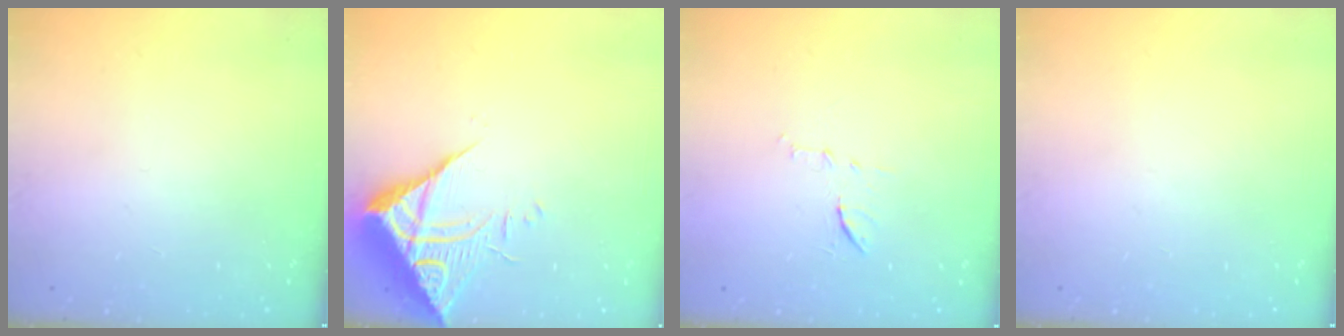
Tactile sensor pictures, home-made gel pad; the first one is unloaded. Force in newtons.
{"total": 10.5, "press": 10.4, "slide": 1.0}
{"total": 6.1, "press": 5.9, "slide": 1.5}
{"total": 0.0}